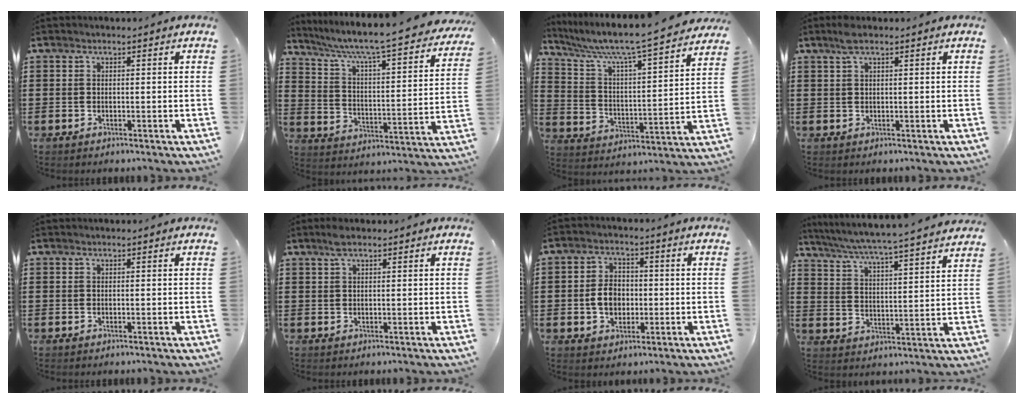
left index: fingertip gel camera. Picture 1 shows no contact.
{"total": 6.4, "force": [5.4, -0.4, 3.4], "torque": [-0.090, -0.052, 0.081]}
{"total": 7.0, "force": [6.1, 0.0, 3.3], "torque": [-0.093, -0.047, 0.095]}
{"total": 2.6, "force": [1.6, 0.5, 1.9], "torque": [-0.041, 0.004, 0.028]}
{"total": 0.0}
{"total": 2.2, "force": [1.4, 0.5, 1.5], "torque": [-0.033, 0.004, 0.025]}
{"total": 5.1, "force": [-0.6, 3.8, 3.4], "torque": [-0.062, 0.007, -0.014]}
{"total": 4.5, "force": [4.2, -0.8, 1.3], "torque": [-0.048, -0.039, 0.064]}